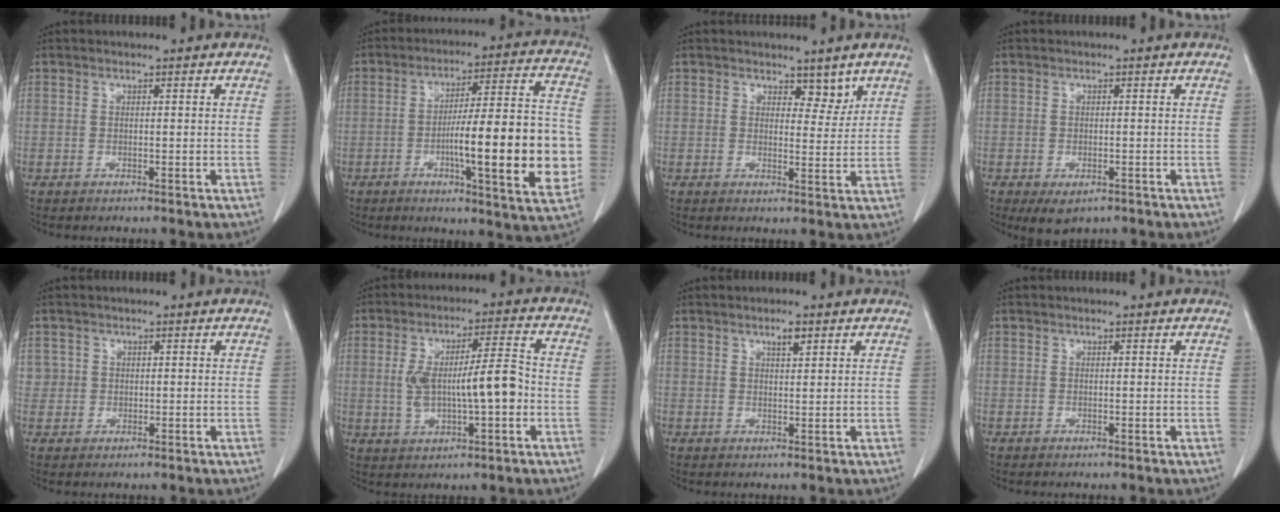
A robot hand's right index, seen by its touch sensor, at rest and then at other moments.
{"total": 18.9, "force": [-3.5, 2.4, 18.4], "torque": [-0.240, 0.016, -0.046]}
{"total": 3.1, "force": [2.3, 1.7, 1.3], "torque": [-0.008, -0.005, 0.034]}
{"total": 3.4, "force": [-2.0, 1.8, 2.1], "torque": [-0.031, -0.007, -0.020]}
{"total": 1.9, "force": [0.5, 1.9, 0.0], "torque": [0.016, 0.003, 0.004]}
{"total": 10.0, "force": [-1.0, 2.3, 9.7], "torque": [-0.180, 0.019, -0.011]}
{"total": 1.9, "force": [1.2, 0.4, 1.4], "torque": [-0.026, 0.000, 0.020]}
{"total": 0.0}